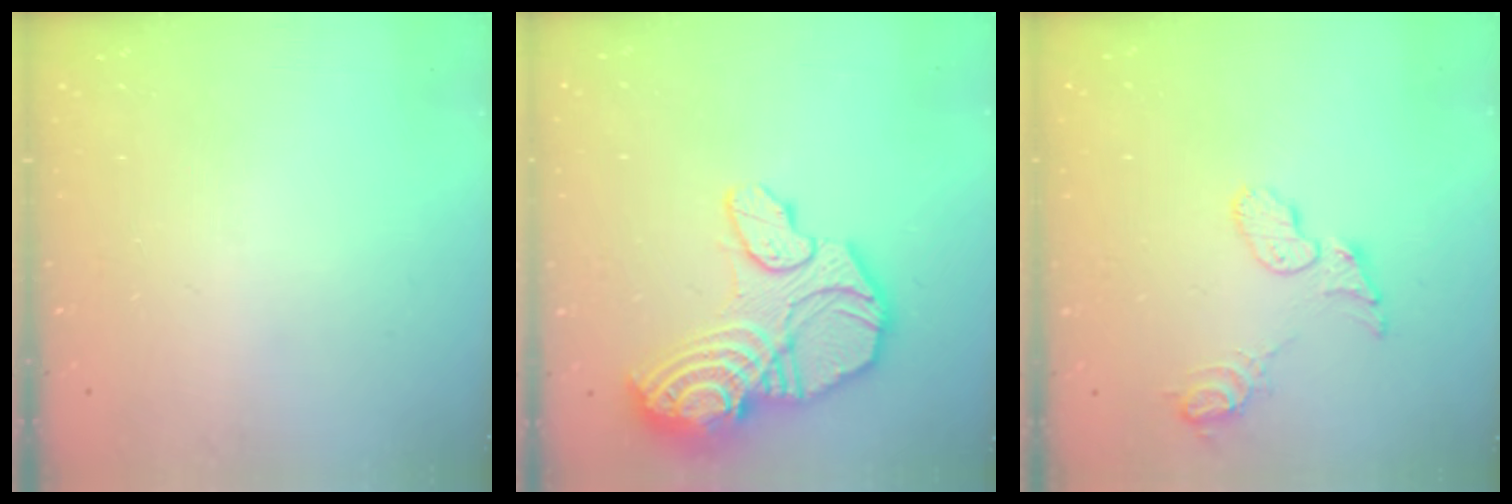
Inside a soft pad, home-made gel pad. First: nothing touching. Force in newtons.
{"total": 22.7, "press": 22.6, "slide": 2.2}
{"total": 7.7, "press": 7.7, "slide": 0.4}